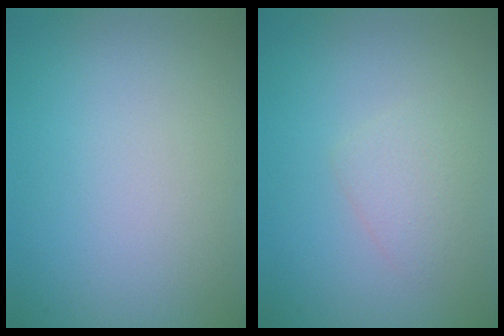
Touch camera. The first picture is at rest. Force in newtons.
{"total": 1.7, "press": 1.7, "slide": 0.1}